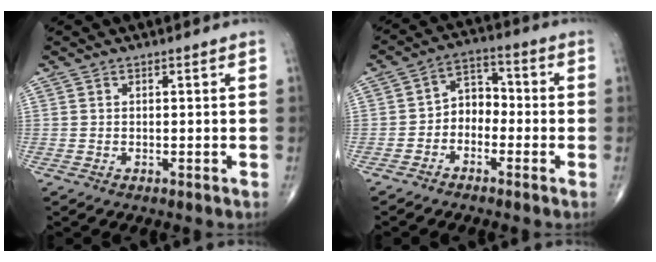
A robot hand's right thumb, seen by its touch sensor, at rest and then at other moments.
{"total": 5.9, "force": [-2.0, 4.5, 3.2], "torque": [-0.027, 0.036, -0.053]}